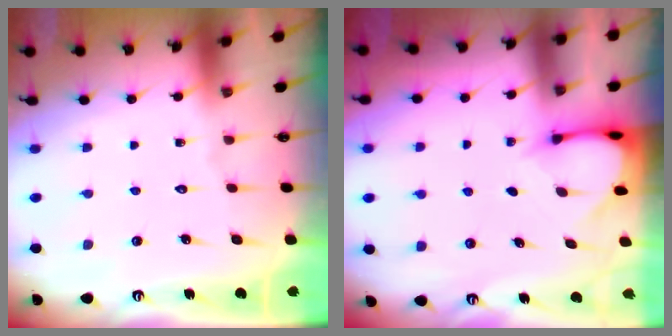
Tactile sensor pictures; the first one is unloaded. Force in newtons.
{"total": 3.1, "press": 3.1, "slide": 0.2}